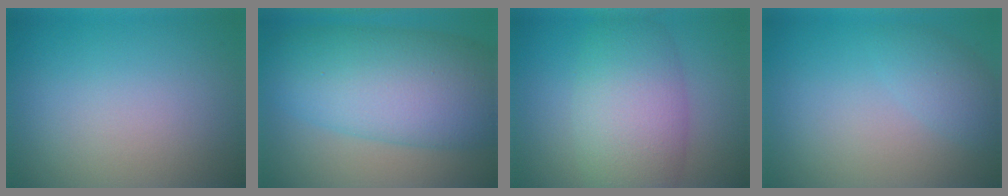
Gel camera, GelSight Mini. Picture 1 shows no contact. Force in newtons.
{"total": 11.8, "press": 11.8, "slide": 0.2}
{"total": 7.6, "press": 7.5, "slide": 0.6}
{"total": 2.3, "press": 2.3, "slide": 0.2}